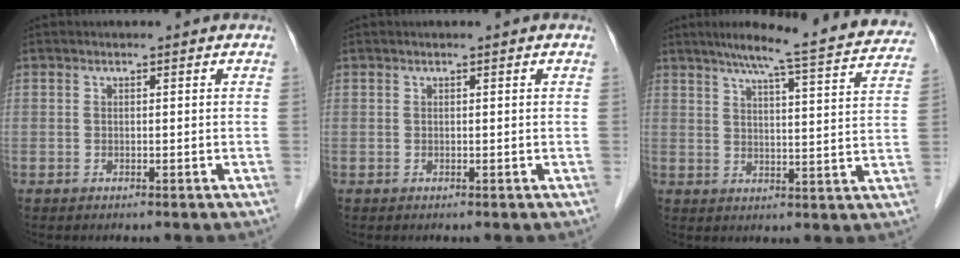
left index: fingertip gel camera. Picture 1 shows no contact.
{"total": 0.0}
{"total": 19.9, "force": [17.6, 0.7, 9.2], "torque": [-0.128, -0.016, 0.215]}